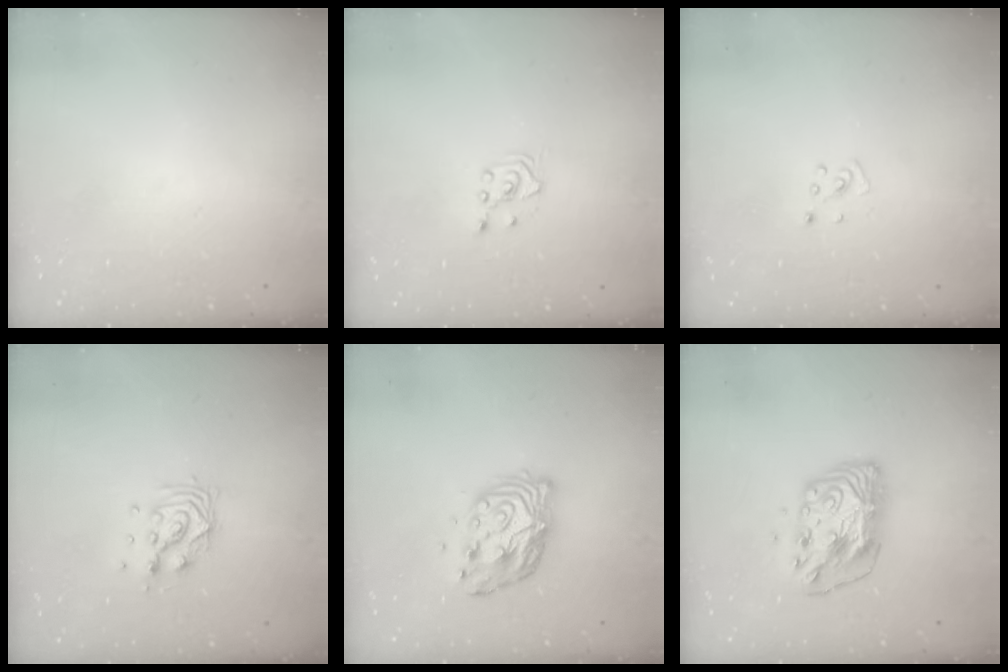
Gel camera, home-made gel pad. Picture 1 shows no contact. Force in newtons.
{"total": 2.5, "press": 2.4, "slide": 0.9}
{"total": 3.9, "press": 3.9, "slide": 0.4}
{"total": 9.2, "press": 9.2, "slide": 0.5}
{"total": 11.1, "press": 11.1, "slide": 1.1}
{"total": 10.2, "press": 10.2, "slide": 0.9}